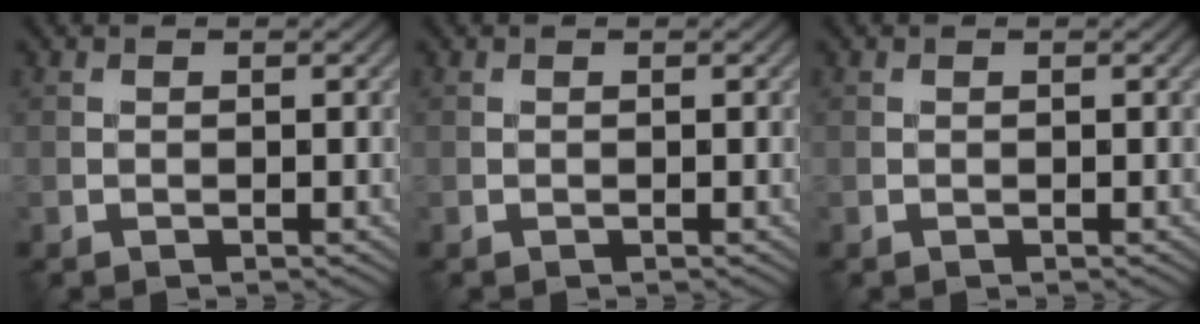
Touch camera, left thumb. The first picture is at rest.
{"total": 0.0}
{"total": 0.0}